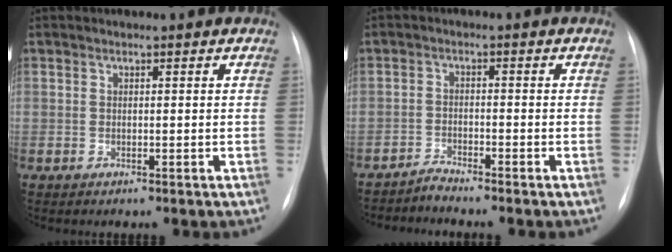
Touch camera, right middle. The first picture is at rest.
{"total": 2.1, "force": [-2.0, -0.4, -0.4], "torque": [0.009, -0.012, -0.040]}